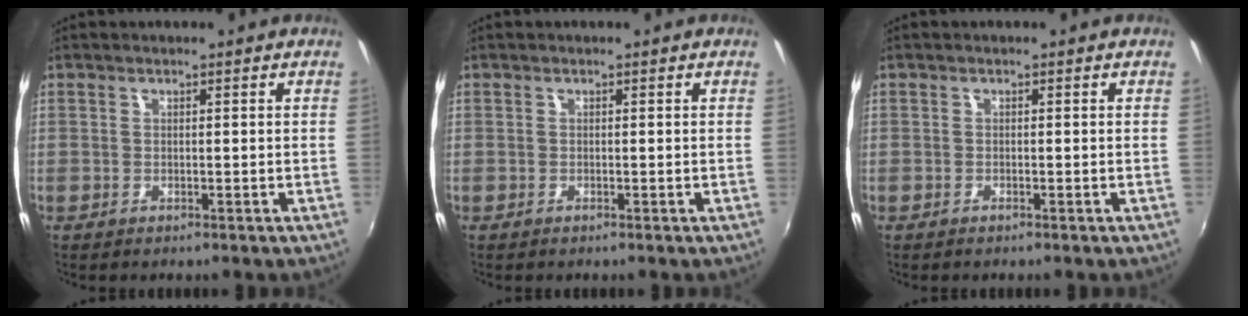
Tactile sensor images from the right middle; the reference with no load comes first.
{"total": 0.0}
{"total": 0.0}